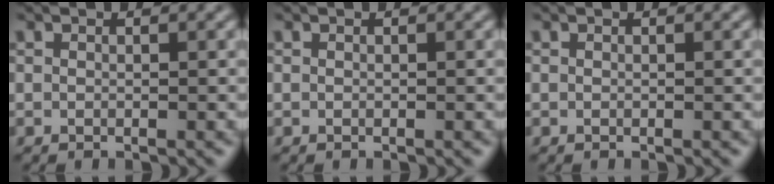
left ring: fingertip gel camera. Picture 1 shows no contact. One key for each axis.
{"total": 0.0}
{"total": 0.0}